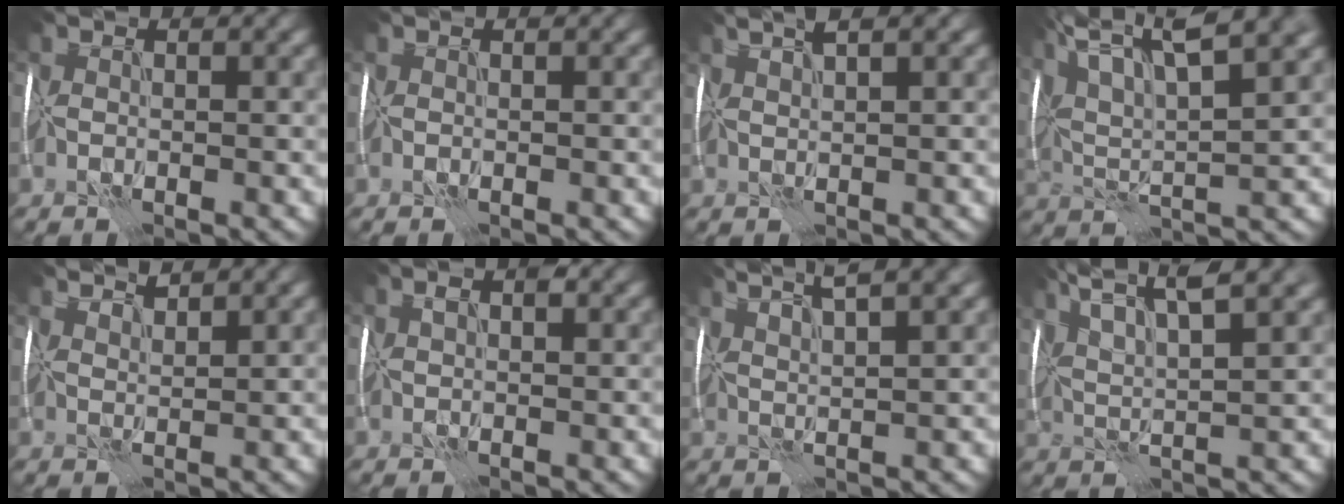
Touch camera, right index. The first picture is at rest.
{"total": 0.0}
{"total": 3.1, "force": [2.2, 0.4, 2.1], "torque": [-0.029, 0.019, 0.036]}
{"total": 11.2, "force": [7.1, 2.7, 8.2], "torque": [-0.139, 0.033, 0.104]}
{"total": 2.5, "force": [2.4, 0.0, 0.3], "torque": [-0.009, 0.006, 0.044]}
{"total": 1.4, "force": [0.5, 0.7, 1.1], "torque": [-0.013, 0.007, 0.005]}
{"total": 6.4, "force": [4.6, 1.3, 4.1], "torque": [-0.047, 0.034, 0.055]}
{"total": 7.9, "force": [5.6, 1.4, 5.5], "torque": [-0.087, 0.027, 0.078]}